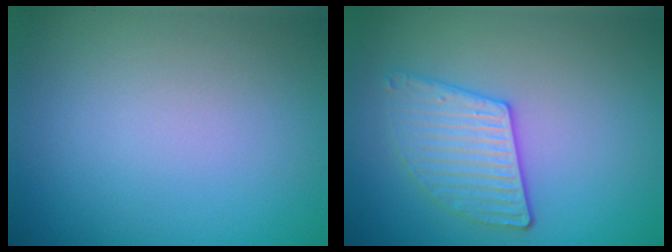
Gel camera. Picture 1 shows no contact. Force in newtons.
{"total": 3.0, "press": 2.9, "slide": 0.7}